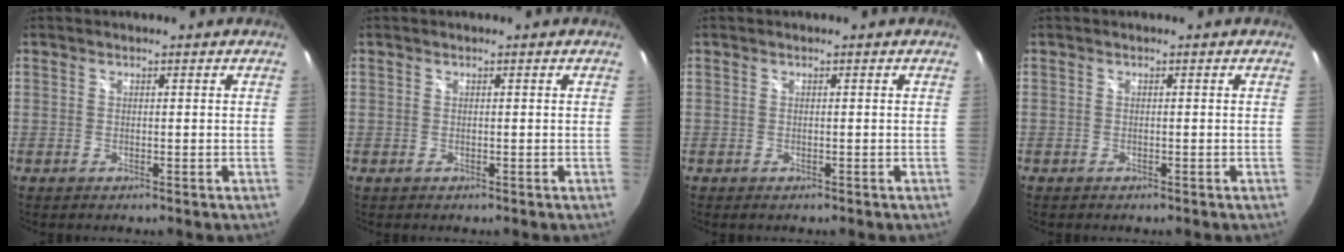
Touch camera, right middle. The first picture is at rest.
{"total": 0.0}
{"total": 0.6, "force": [0.0, -0.6, -0.1], "torque": [0.002, -0.005, -0.004]}
{"total": 0.6, "force": [-0.3, -0.4, 0.0], "torque": [-0.001, -0.004, -0.009]}